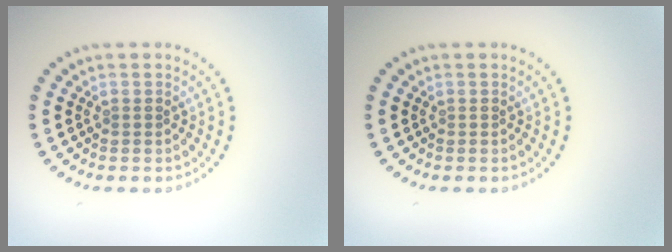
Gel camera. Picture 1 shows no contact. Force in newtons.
{"total": 0.0}